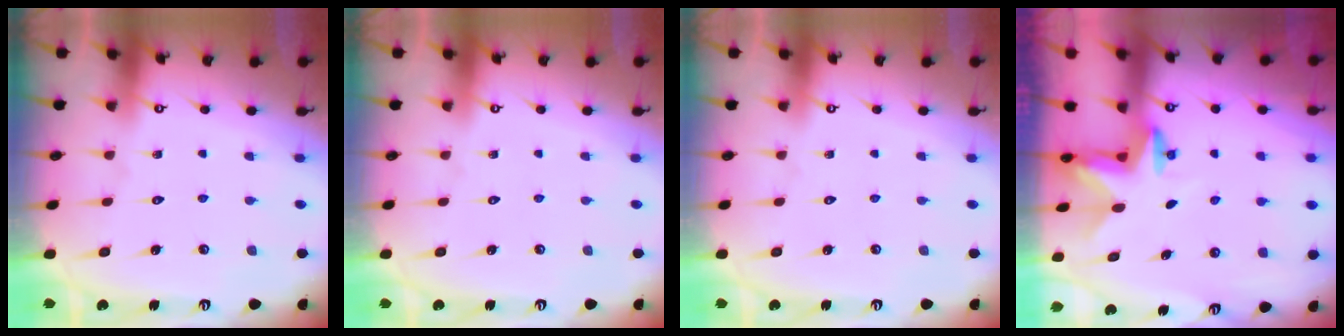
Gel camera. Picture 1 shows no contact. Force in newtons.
{"total": 0.0}
{"total": 0.0}
{"total": 2.4, "press": 2.3, "slide": 0.4}